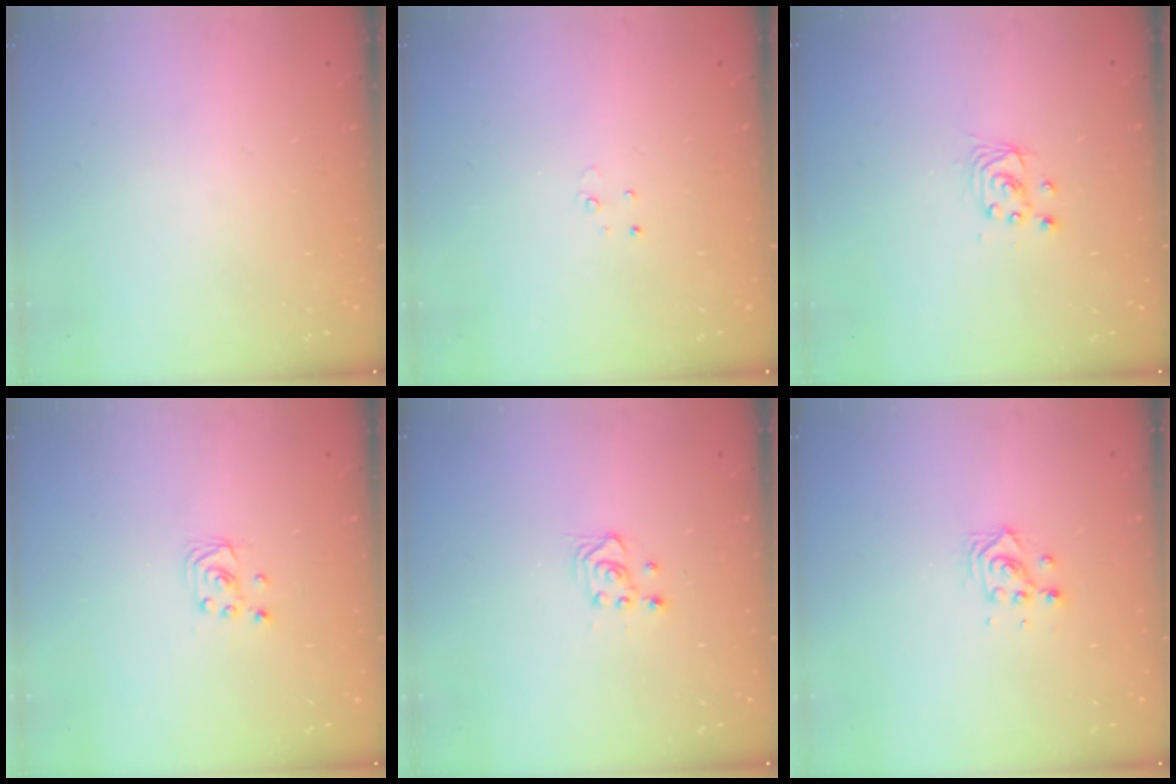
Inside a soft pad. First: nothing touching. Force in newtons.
{"total": 2.3, "press": 2.3, "slide": 0.2}
{"total": 2.9, "press": 2.9, "slide": 0.1}
{"total": 2.0, "press": 2.0, "slide": 0.2}
{"total": 3.0, "press": 2.8, "slide": 1.0}
{"total": 3.8, "press": 3.8, "slide": 0.3}